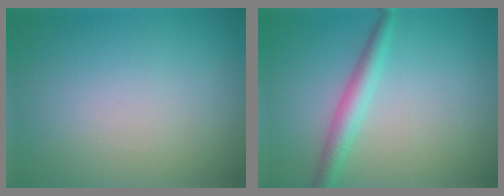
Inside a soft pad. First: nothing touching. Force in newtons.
{"total": 2.5, "press": 2.5, "slide": 0.0}